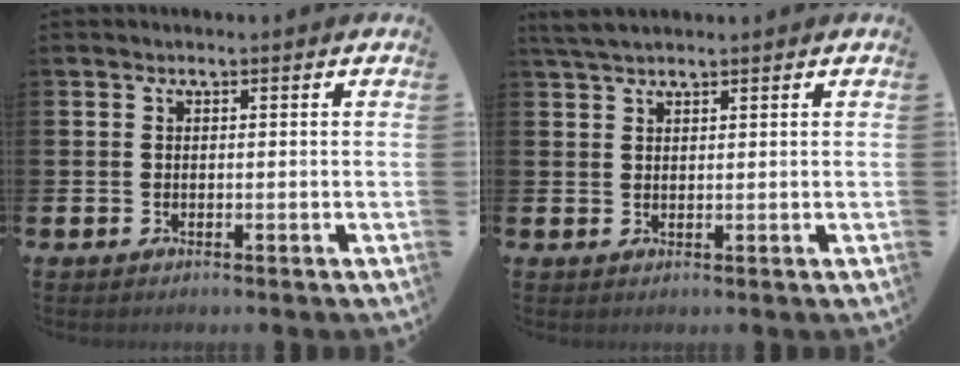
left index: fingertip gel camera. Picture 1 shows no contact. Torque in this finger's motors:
{"motor_torque": [0.16, 0.09, -0.01, 0.07]}